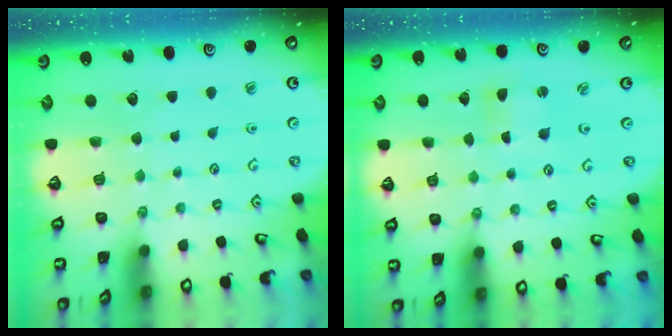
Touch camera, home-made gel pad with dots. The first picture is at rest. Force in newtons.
{"total": 1.2, "press": 1.2, "slide": 0.3}